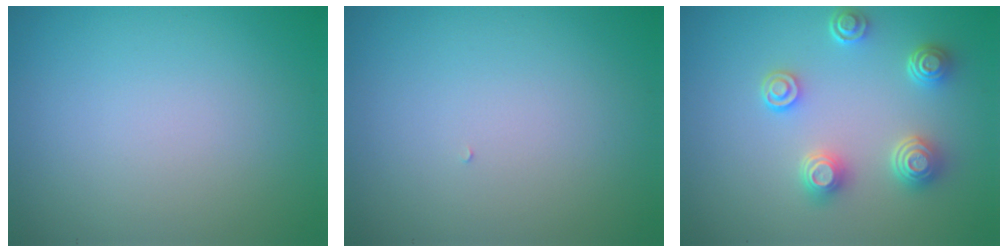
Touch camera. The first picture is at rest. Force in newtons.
{"total": 0.0}
{"total": 3.8, "press": 3.3, "slide": 2.0}